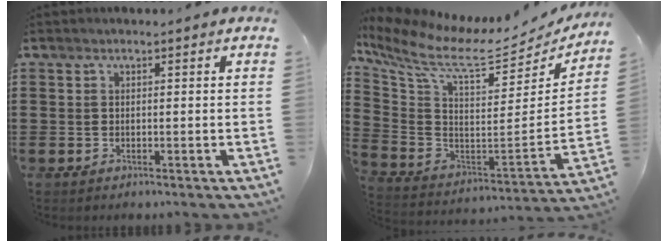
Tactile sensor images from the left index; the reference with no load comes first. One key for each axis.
{"total": 10.5, "fx": 8.0, "fy": 2.7, "fz": 6.2, "tx": -0.163, "ty": -0.069, "tz": 0.133}